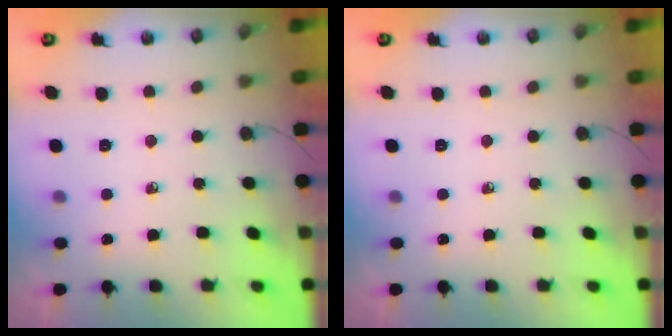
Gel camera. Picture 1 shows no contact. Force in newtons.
{"total": 0.0}